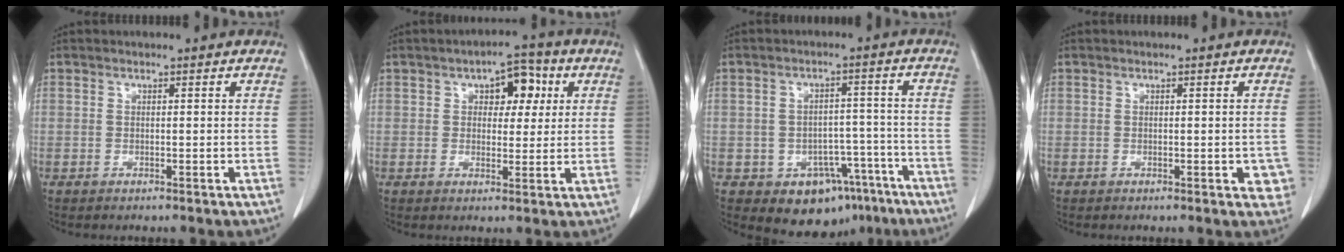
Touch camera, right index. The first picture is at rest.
{"total": 6.2, "force": [2.1, 3.4, 4.7], "torque": [-0.057, 0.019, 0.029]}
{"total": 9.8, "force": [-6.0, 6.9, 3.6], "torque": [-0.021, 0.034, -0.073]}
{"total": 3.1, "force": [-0.7, 1.6, 2.5], "torque": [-0.011, 0.004, -0.003]}